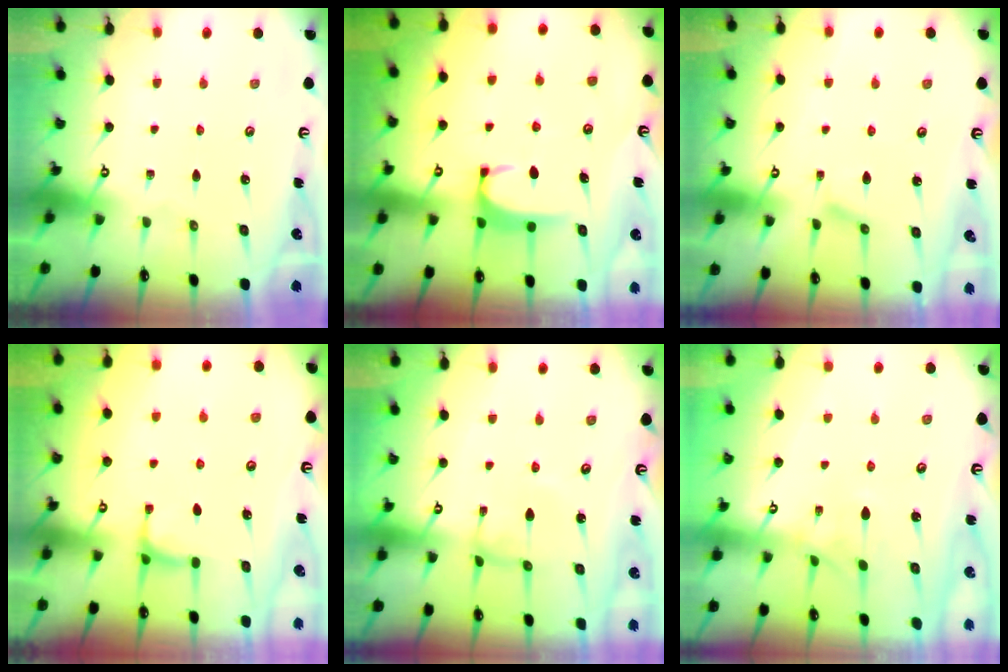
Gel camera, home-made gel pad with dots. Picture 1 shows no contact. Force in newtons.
{"total": 2.0, "press": 1.9, "slide": 0.5}
{"total": 1.8, "press": 1.7, "slide": 0.5}
{"total": 3.0, "press": 3.0, "slide": 0.2}
{"total": 1.3, "press": 1.2, "slide": 0.3}
{"total": 2.8, "press": 2.7, "slide": 0.8}